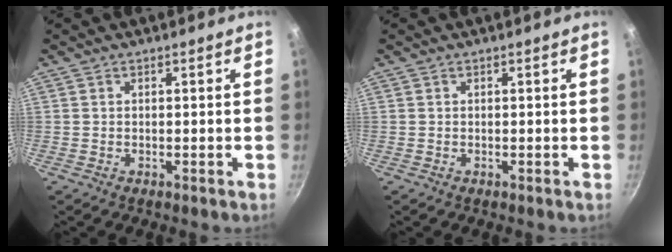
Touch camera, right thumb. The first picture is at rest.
{"total": 0.0}